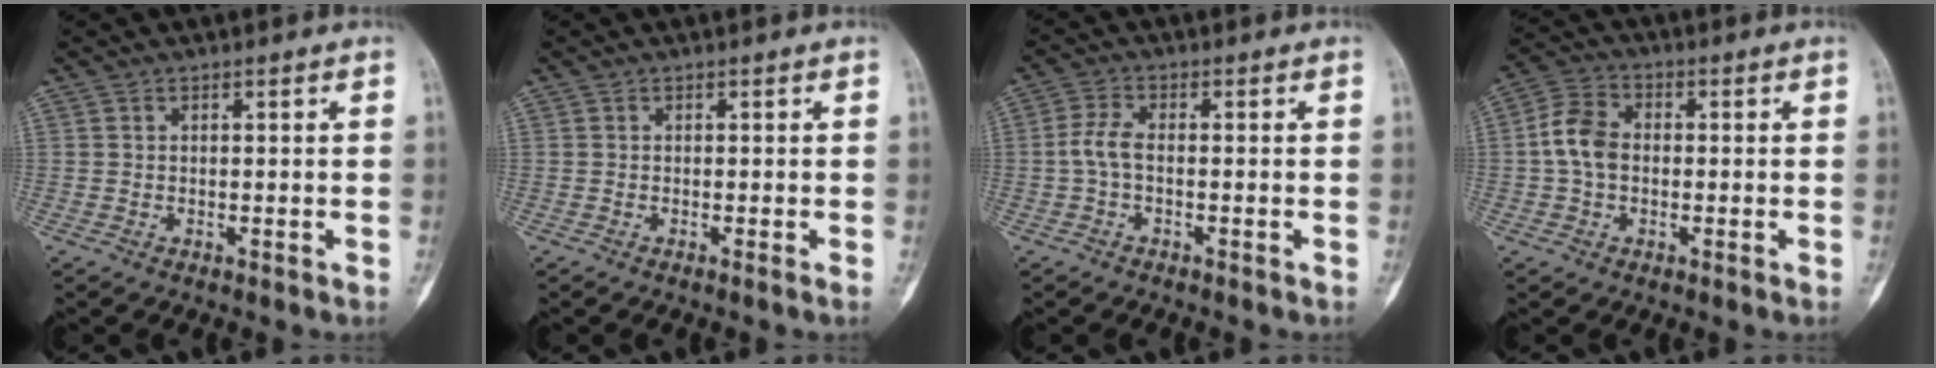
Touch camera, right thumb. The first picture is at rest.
{"total": 0.0}
{"total": 3.6, "force": [-0.7, 1.4, 3.2], "torque": [-0.077, 0.007, -0.021]}
{"total": 7.0, "force": [-0.4, 5.2, 4.7], "torque": [-0.083, 0.021, -0.017]}